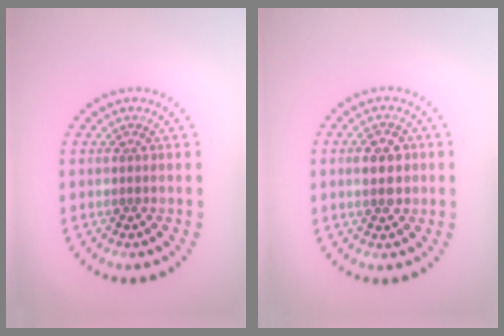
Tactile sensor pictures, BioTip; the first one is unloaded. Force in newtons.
{"total": 2.9, "press": 2.9, "slide": 0.2}